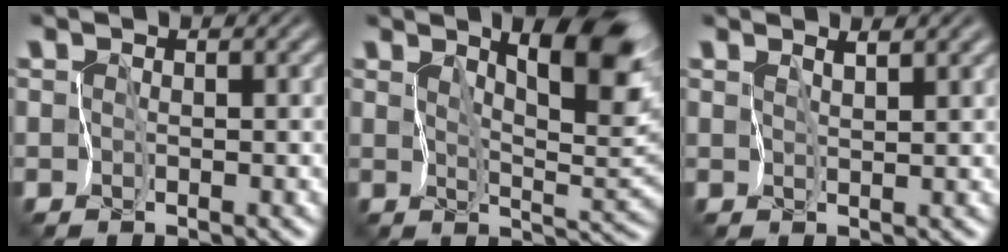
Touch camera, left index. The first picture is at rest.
{"total": 8.5, "force": [4.5, 2.2, 6.9], "torque": [-0.106, -0.002, 0.077]}
{"total": 2.4, "force": [1.9, 0.2, 1.4], "torque": [-0.019, 0.000, 0.029]}